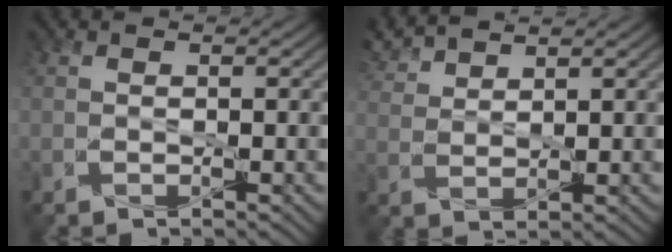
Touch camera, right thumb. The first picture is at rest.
{"total": 4.6, "force": [3.9, 1.0, 2.2], "torque": [-0.062, 0.013, 0.084]}